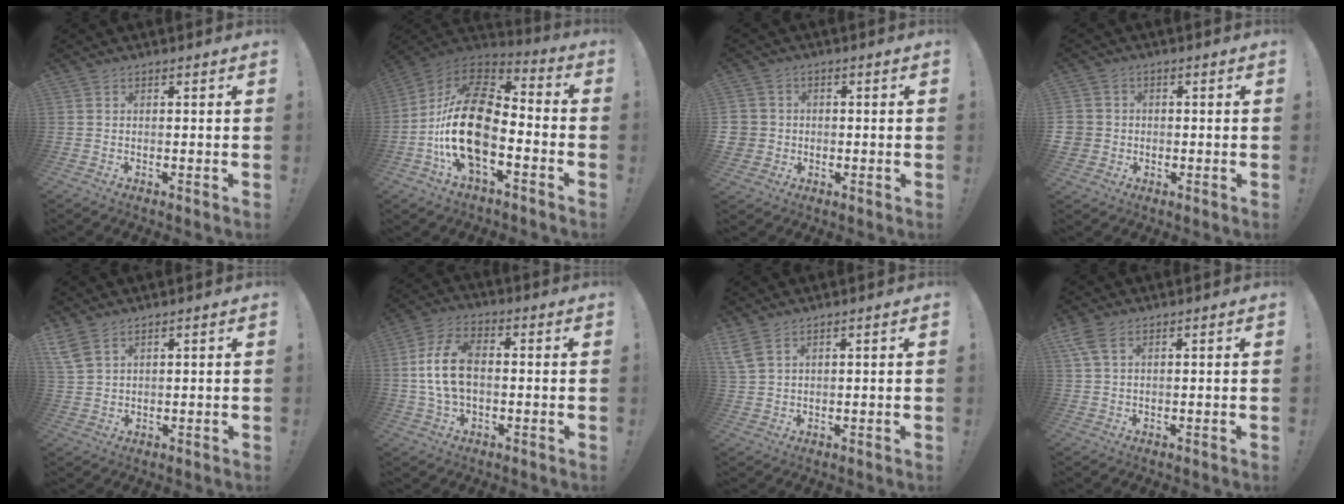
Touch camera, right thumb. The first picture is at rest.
{"total": 23.1, "force": [-5.4, 12.4, 18.7], "torque": [-0.381, 0.034, -0.087]}
{"total": 4.8, "force": [-0.4, 4.6, 1.3], "torque": [-0.042, 0.008, -0.006]}
{"total": 4.4, "force": [-0.6, 4.1, 1.4], "torque": [-0.034, 0.010, -0.008]}
{"total": 5.6, "force": [3.7, 2.6, 3.3], "torque": [-0.077, -0.011, 0.074]}
{"total": 12.5, "force": [0.2, 7.8, 9.8], "torque": [-0.185, 0.007, 0.005]}
{"total": 5.3, "force": [3.4, 2.3, 3.2], "torque": [-0.077, -0.010, 0.068]}
{"total": 4.8, "force": [2.4, 2.3, 3.5], "torque": [-0.072, 0.000, 0.049]}